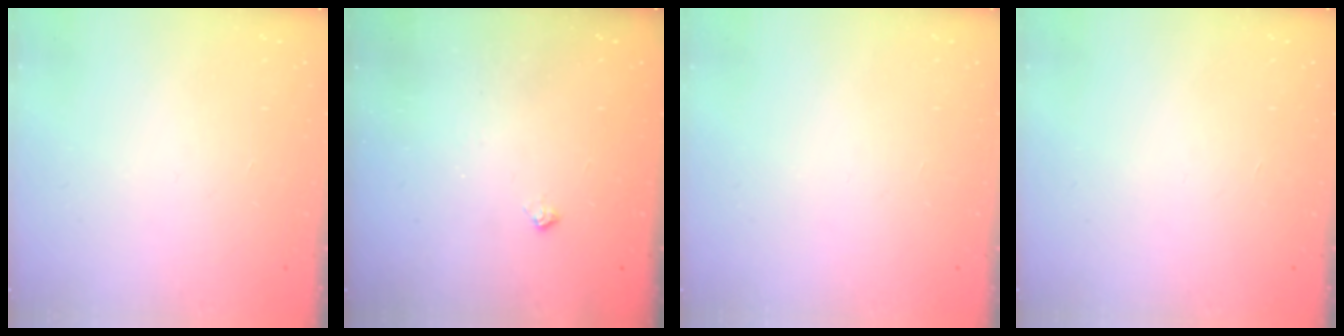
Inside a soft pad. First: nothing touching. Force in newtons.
{"total": 5.7, "press": 5.6, "slide": 0.8}
{"total": 0.0}
{"total": 0.0}